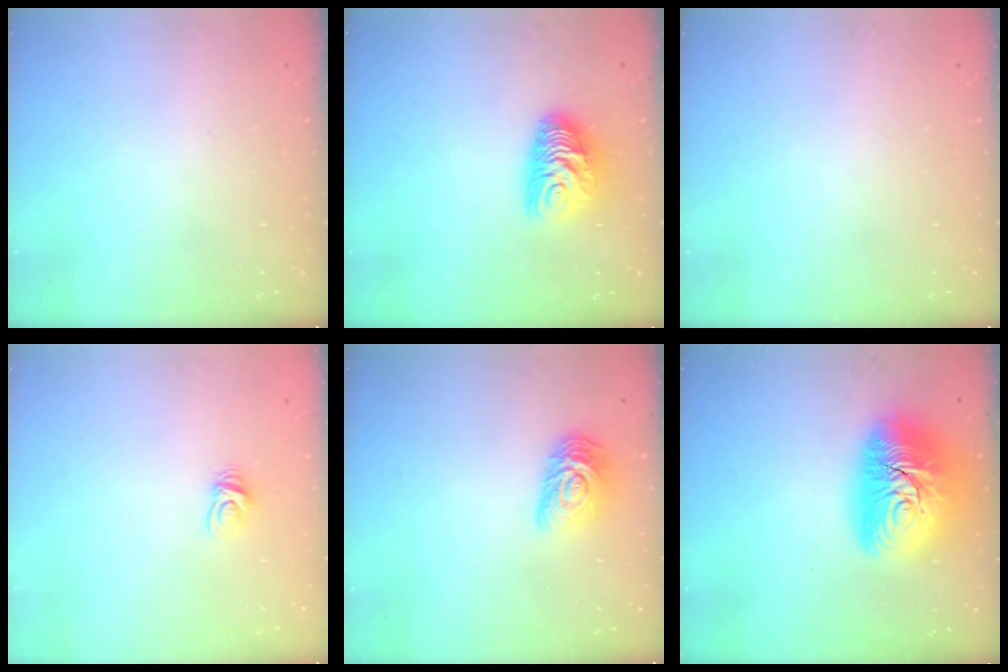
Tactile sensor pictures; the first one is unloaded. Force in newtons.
{"total": 10.2, "press": 10.2, "slide": 0.3}
{"total": 0.0}
{"total": 4.6, "press": 4.6, "slide": 0.2}
{"total": 10.5, "press": 10.5, "slide": 0.6}
{"total": 20.2, "press": 20.1, "slide": 1.4}